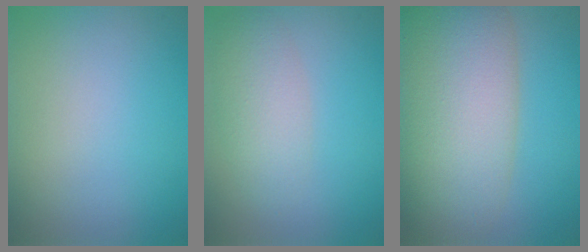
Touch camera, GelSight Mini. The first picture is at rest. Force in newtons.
{"total": 3.5, "press": 3.5, "slide": 0.1}
{"total": 12.3, "press": 12.3, "slide": 0.6}